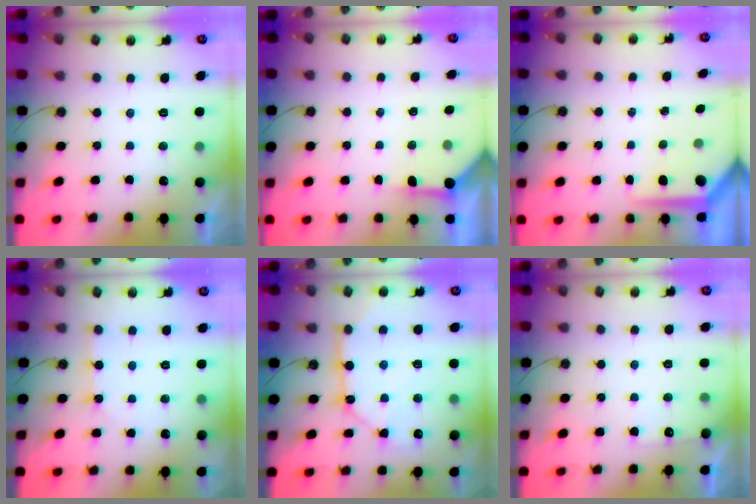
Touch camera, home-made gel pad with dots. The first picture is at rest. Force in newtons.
{"total": 3.9, "press": 3.9, "slide": 0.5}
{"total": 5.6, "press": 5.5, "slide": 0.4}
{"total": 4.1, "press": 4.1, "slide": 0.4}
{"total": 13.1, "press": 13.1, "slide": 0.5}
{"total": 5.9, "press": 5.9, "slide": 0.7}